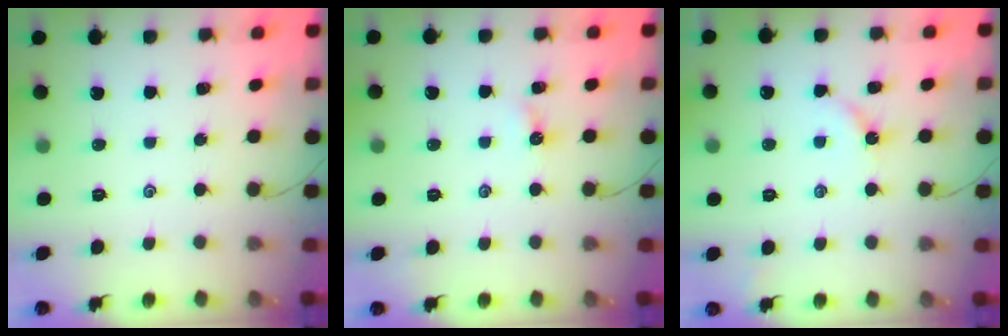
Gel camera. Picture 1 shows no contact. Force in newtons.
{"total": 2.4, "press": 2.4, "slide": 0.3}
{"total": 3.8, "press": 3.7, "slide": 0.4}